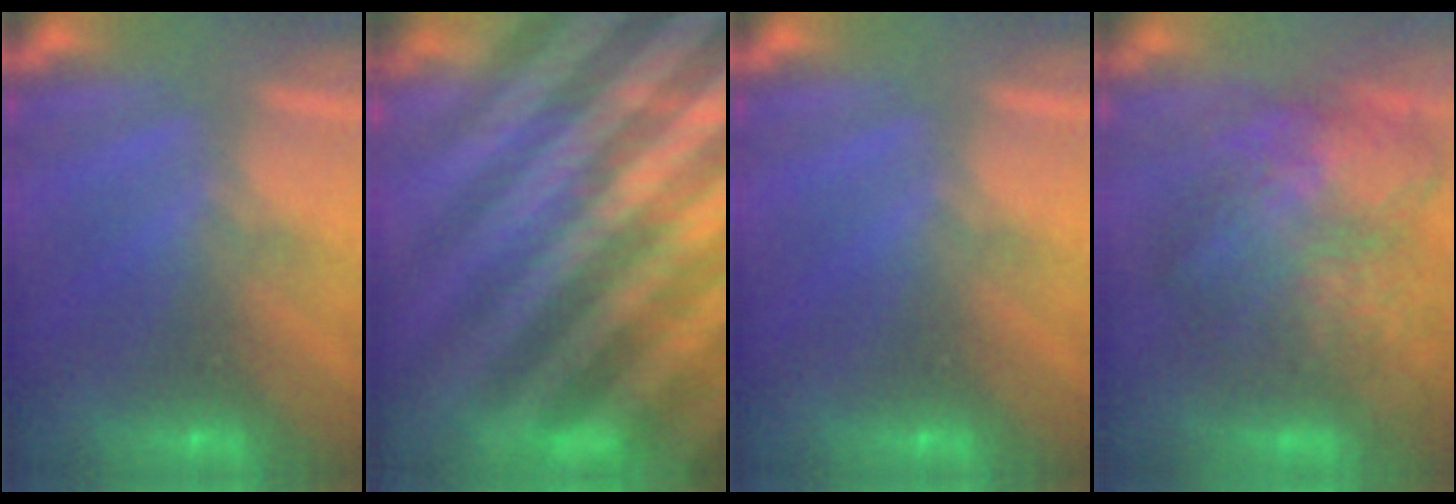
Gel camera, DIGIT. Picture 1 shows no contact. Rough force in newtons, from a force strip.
{"total": 9.5}
{"total": 0.0}
{"total": 8.4}